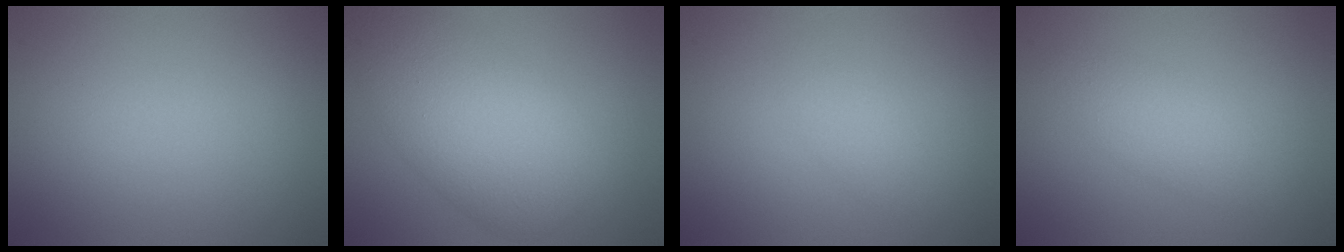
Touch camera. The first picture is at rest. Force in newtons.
{"total": 7.8, "press": 7.8, "slide": 0.5}
{"total": 2.5, "press": 2.4, "slide": 0.3}
{"total": 2.3, "press": 2.3, "slide": 0.1}